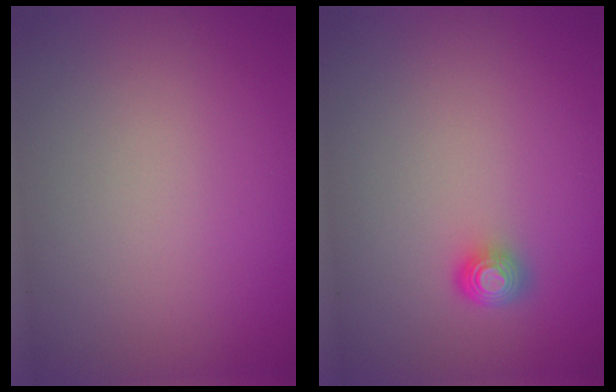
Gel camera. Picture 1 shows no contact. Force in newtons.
{"total": 1.6, "press": 1.3, "slide": 0.9}